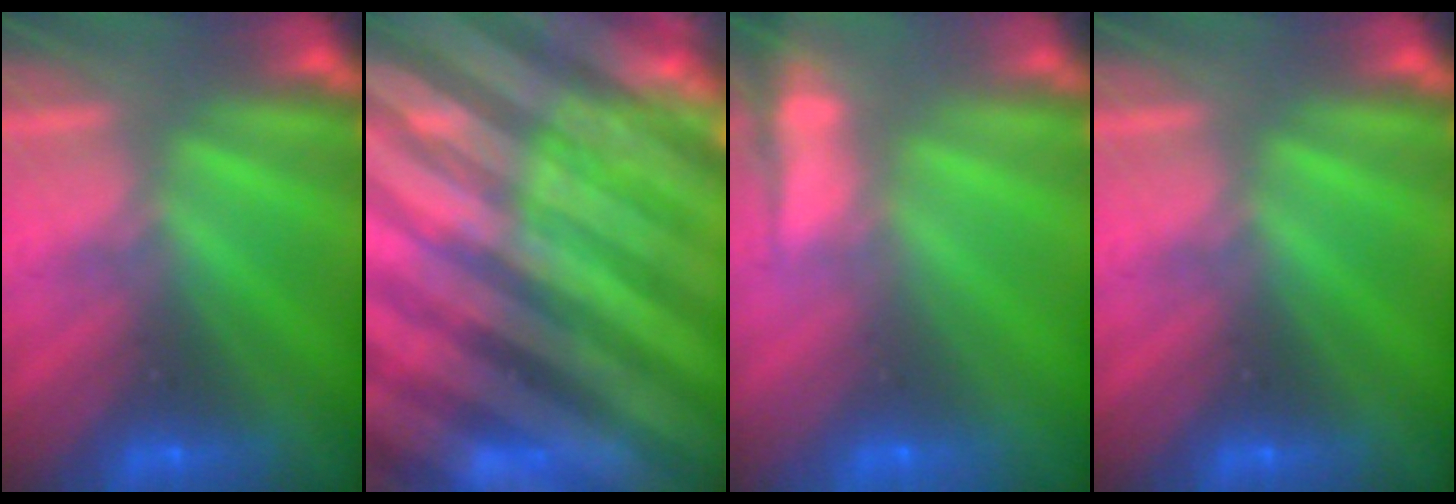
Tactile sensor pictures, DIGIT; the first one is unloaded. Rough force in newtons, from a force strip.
{"total": 6.9}
{"total": 7.3}
{"total": 0.0}